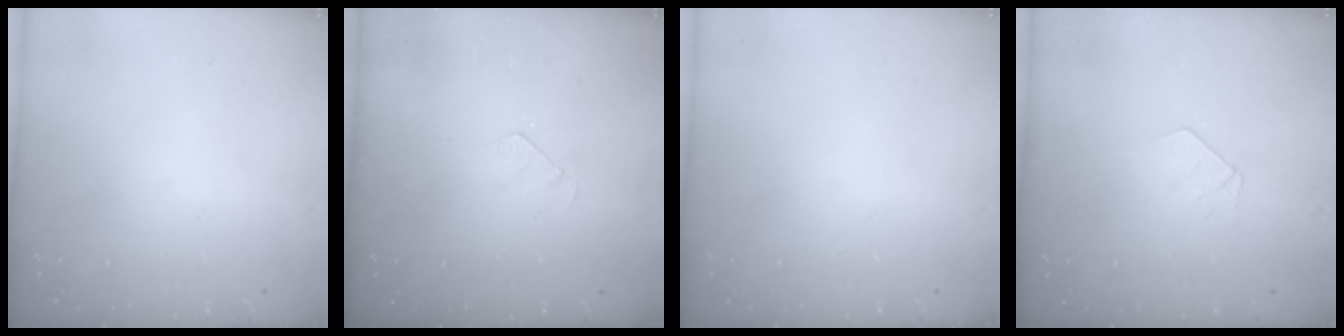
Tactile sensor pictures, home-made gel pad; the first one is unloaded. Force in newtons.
{"total": 2.8, "press": 2.8, "slide": 0.1}
{"total": 0.0}
{"total": 3.4, "press": 3.4, "slide": 0.3}